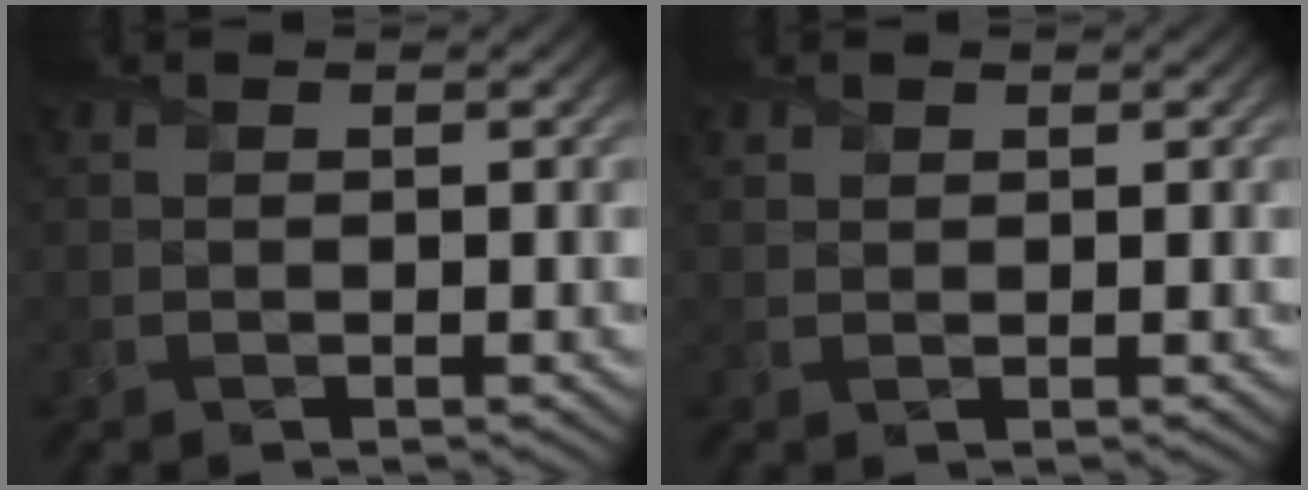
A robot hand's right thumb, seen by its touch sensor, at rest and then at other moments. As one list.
[{"total": 1.0, "force": [0.8, 0.6, 0.1], "torque": [-0.003, -0.002, 0.016]}]